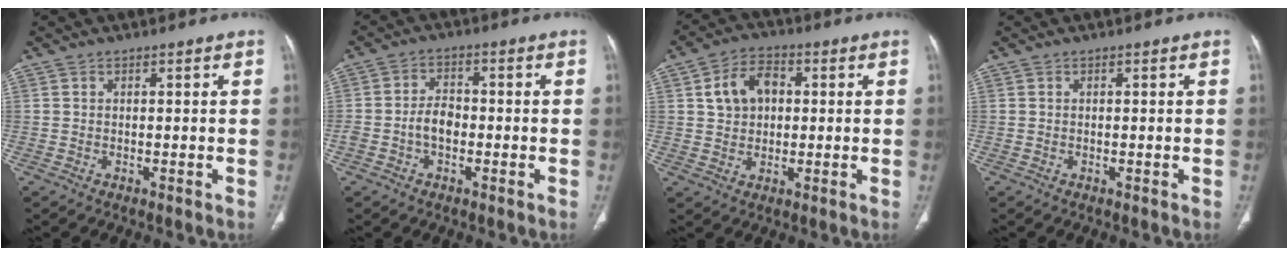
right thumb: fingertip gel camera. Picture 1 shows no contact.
{"total": 4.5, "force": [-1.3, 3.0, 3.2], "torque": [-0.053, 0.019, -0.026]}
{"total": 8.2, "force": [1.6, 6.0, 5.3], "torque": [-0.075, 0.010, 0.025]}
{"total": 0.0}